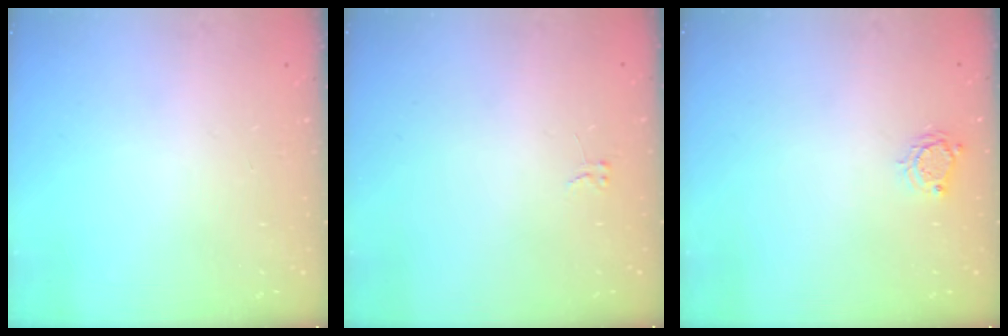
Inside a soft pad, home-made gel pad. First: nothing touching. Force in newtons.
{"total": 2.6, "press": 2.6, "slide": 0.3}
{"total": 3.6, "press": 3.6, "slide": 0.4}